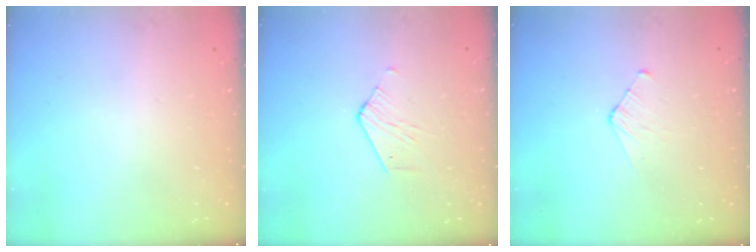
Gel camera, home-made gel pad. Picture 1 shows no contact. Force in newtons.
{"total": 2.5, "press": 2.5, "slide": 0.2}
{"total": 2.8, "press": 2.7, "slide": 0.3}